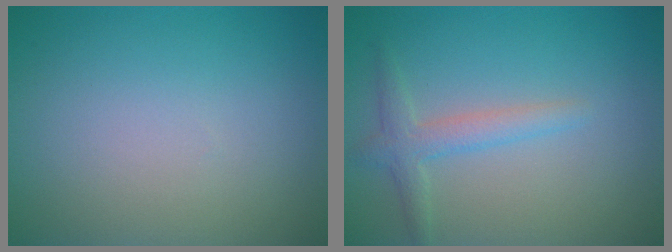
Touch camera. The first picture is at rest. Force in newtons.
{"total": 2.3, "press": 2.3, "slide": 0.1}